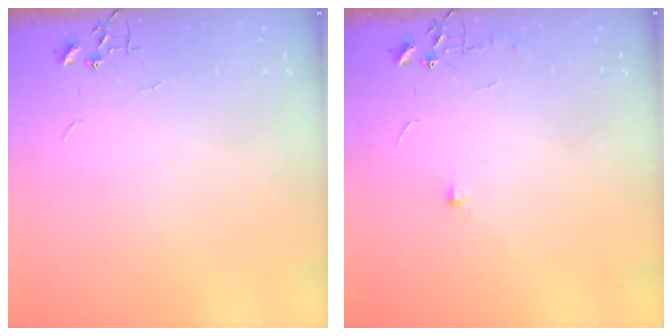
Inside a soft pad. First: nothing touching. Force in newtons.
{"total": 5.5, "press": 5.5, "slide": 0.8}